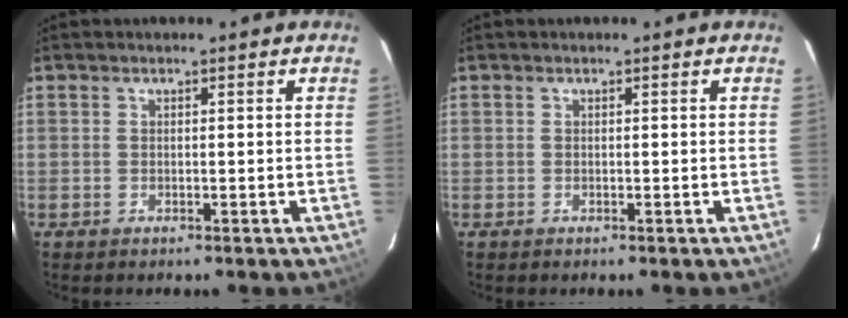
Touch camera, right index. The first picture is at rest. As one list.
[{"total": 0.0}]